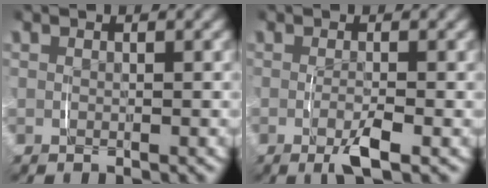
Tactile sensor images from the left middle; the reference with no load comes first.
{"total": 2.5, "force": [-1.1, 0.4, 2.2], "torque": [-0.042, -0.010, -0.016]}